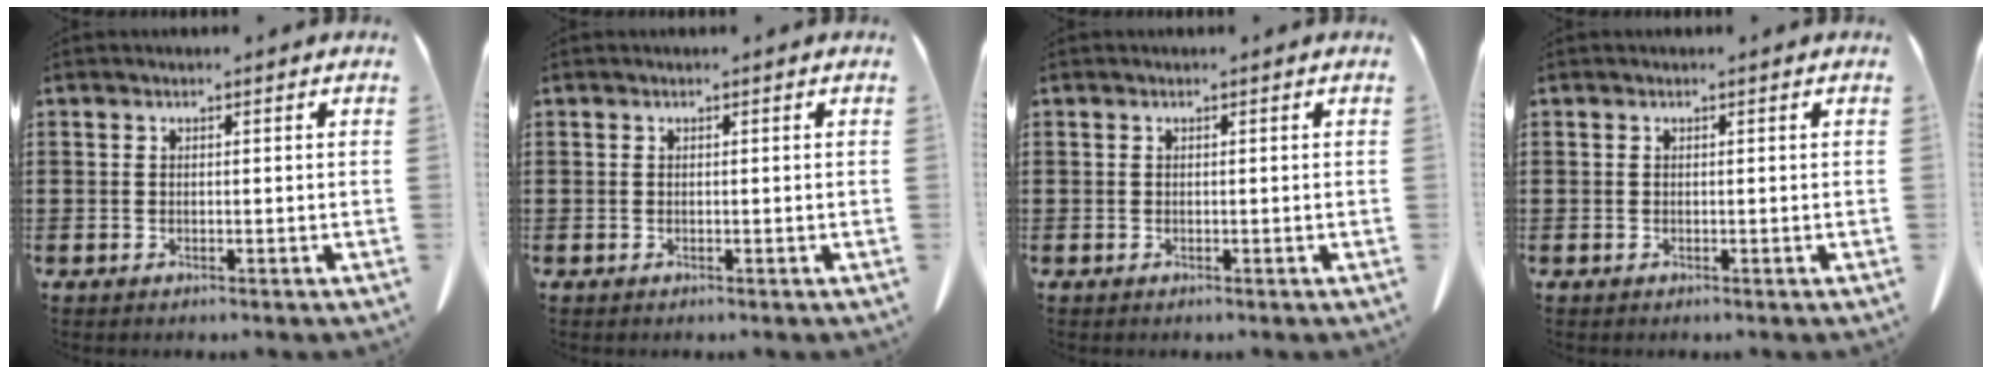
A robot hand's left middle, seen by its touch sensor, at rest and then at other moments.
{"total": 0.0}
{"total": 0.0}
{"total": 0.0}